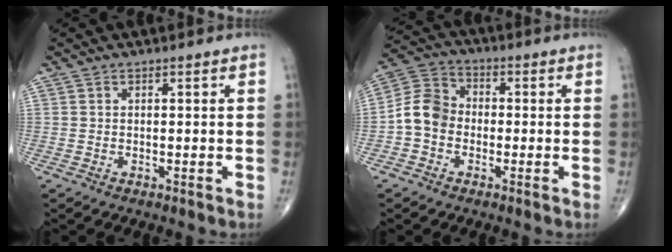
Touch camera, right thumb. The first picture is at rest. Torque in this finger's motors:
{"motor_torque": [-0.13, 0.37, 0.59, -0.34, 0.05]}